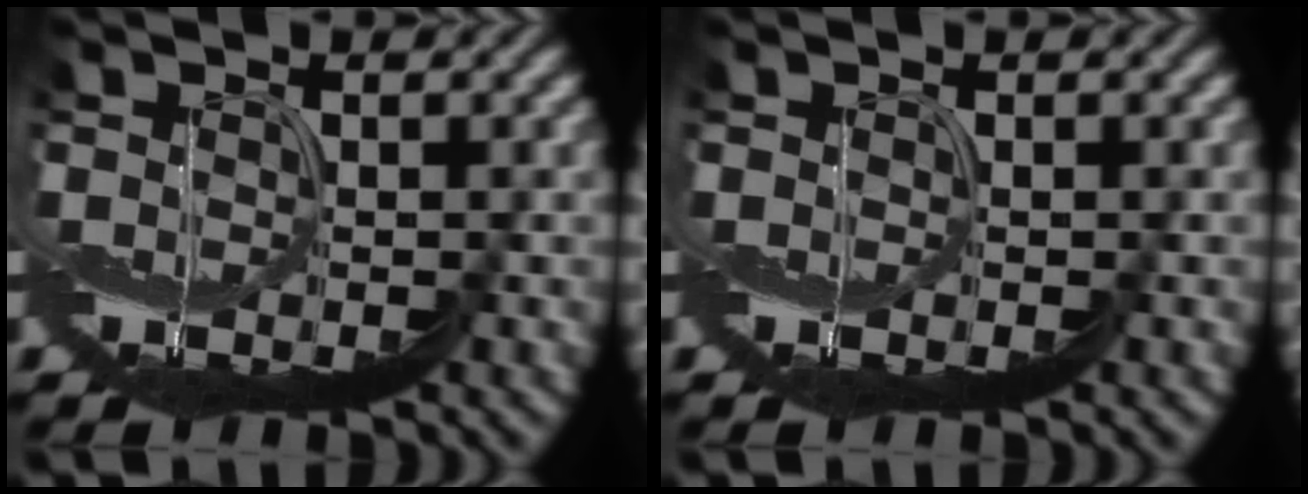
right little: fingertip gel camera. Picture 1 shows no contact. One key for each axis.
{"total": 0.0}